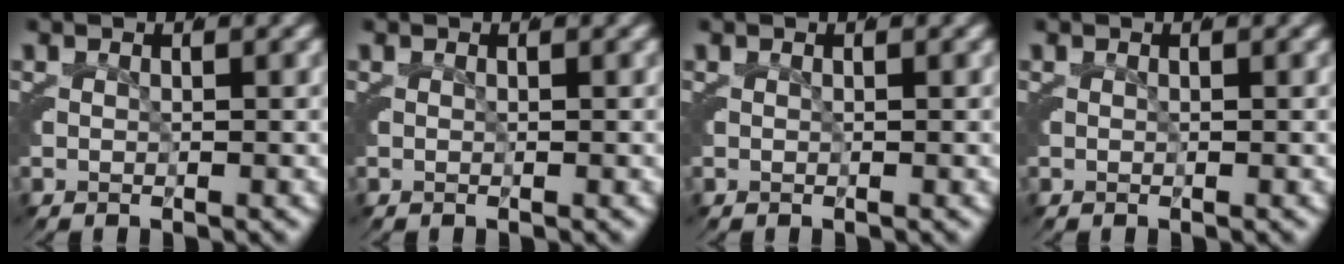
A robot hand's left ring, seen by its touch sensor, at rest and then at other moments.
{"total": 0.0}
{"total": 0.0}
{"total": 0.0}